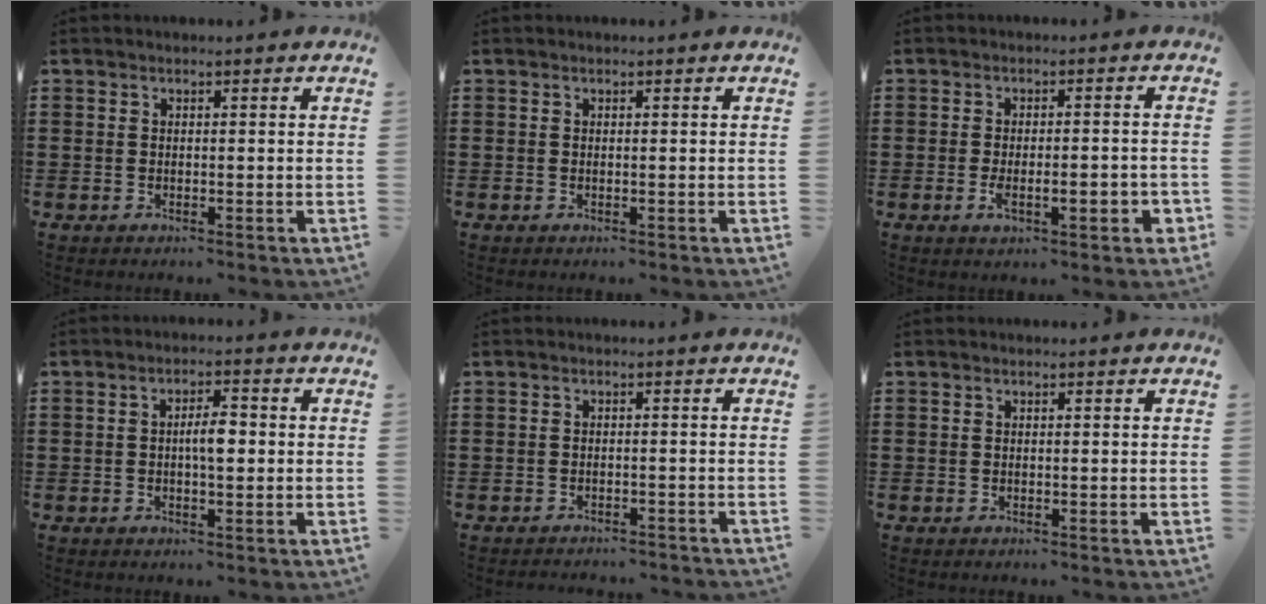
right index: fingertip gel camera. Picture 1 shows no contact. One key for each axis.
{"total": 0.0}
{"total": 4.9, "fx": -1.5, "fy": 1.5, "fz": 4.4, "tx": -0.070, "ty": -0.002, "tz": -0.030}
{"total": 3.7, "fx": -0.1, "fy": 1.2, "fz": 3.5, "tx": -0.058, "ty": -0.001, "tz": -0.006}
{"total": 1.4, "fx": -1.4, "fy": 0.0, "fz": 0.0, "tx": -0.005, "ty": 0.002, "tz": -0.031}
{"total": 0.0}